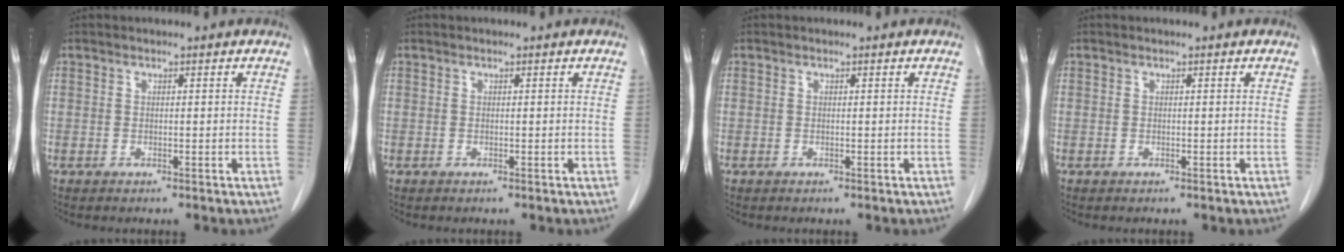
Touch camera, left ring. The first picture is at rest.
{"total": 0.0}
{"total": 0.0}
{"total": 0.0}